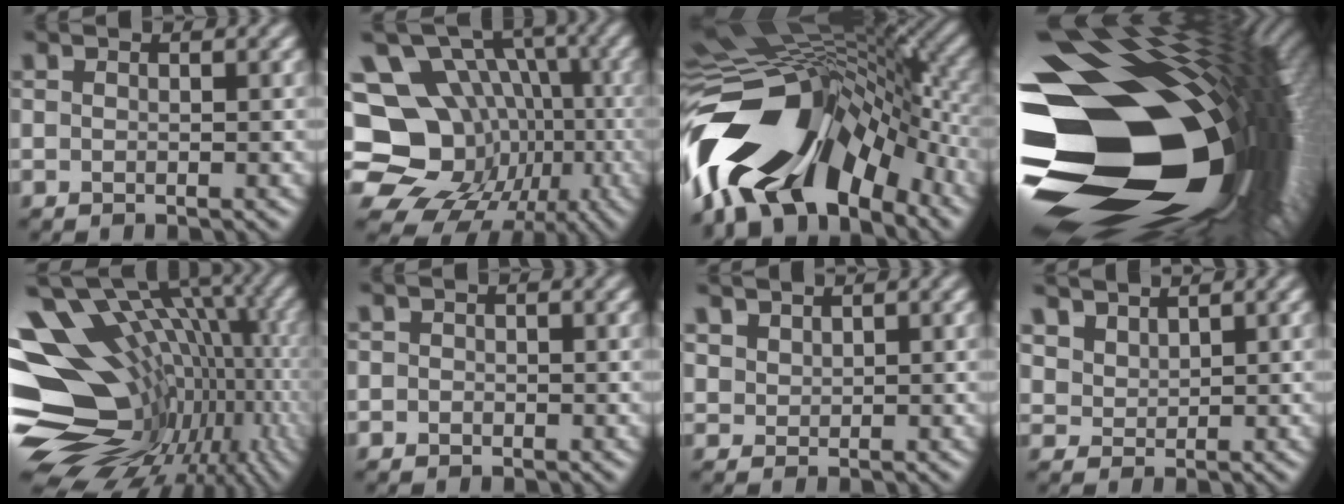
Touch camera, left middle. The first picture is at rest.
{"total": 18.8, "force": [-4.3, 16.0, 8.7], "torque": [-0.176, 0.011, -0.075]}
{"total": 18.6, "force": [-5.9, 10.4, 14.3], "torque": [-0.257, -0.013, -0.093]}
{"total": 22.0, "force": [-4.7, 13.7, 16.5], "torque": [-0.272, -0.009, -0.071]}
{"total": 17.5, "force": [-0.3, 11.7, 13.0], "torque": [-0.207, 0.008, 0.020]}
{"total": 0.6, "force": [-0.2, 0.5, 0.1], "torque": [0.004, -0.004, -0.005]}
{"total": 1.6, "force": [1.5, 0.6, 0.1], "torque": [-0.009, 0.001, 0.040]}
{"total": 3.4, "force": [3.0, 1.4, 0.8], "torque": [-0.034, -0.006, 0.076]}